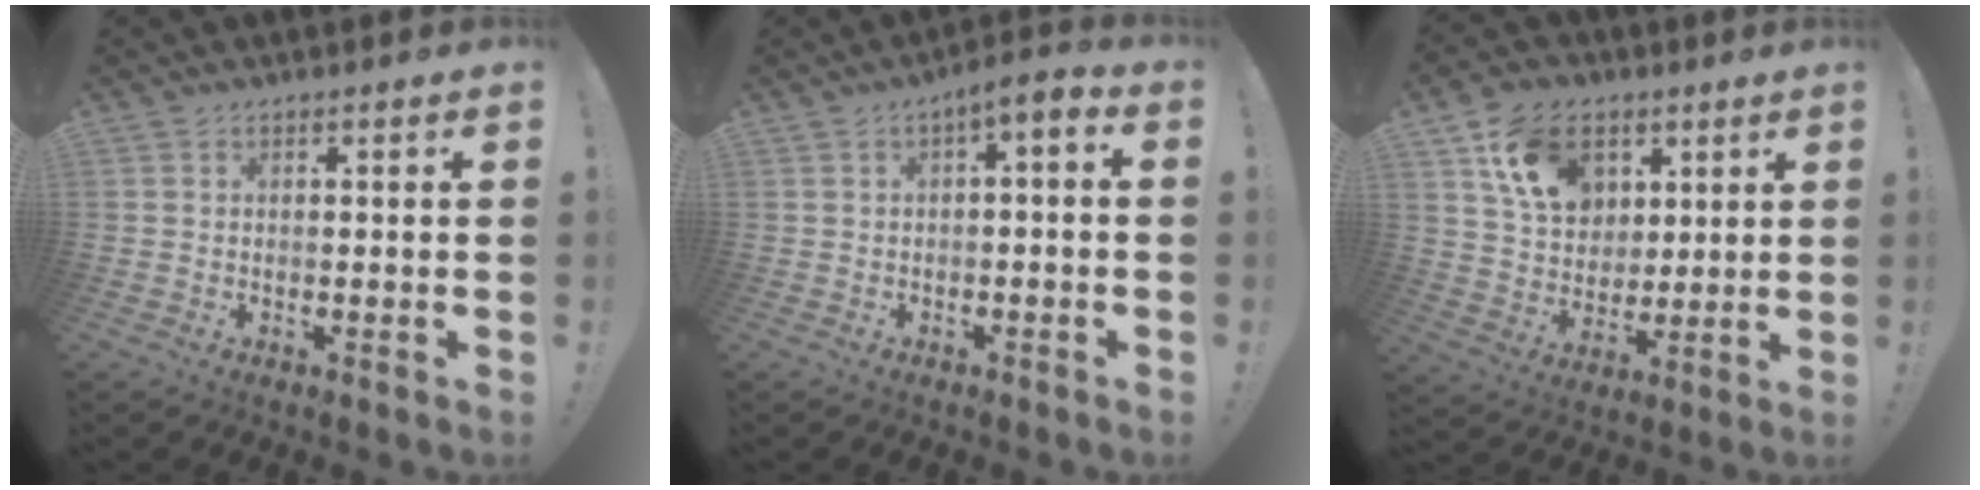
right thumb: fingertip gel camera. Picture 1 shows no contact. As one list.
[{"total": 4.0, "force": [-0.6, 1.2, 3.8], "torque": [-0.060, -0.001, -0.011]}, {"total": 15.2, "force": [7.1, 11.3, 7.3], "torque": [-0.114, -0.022, 0.140]}]